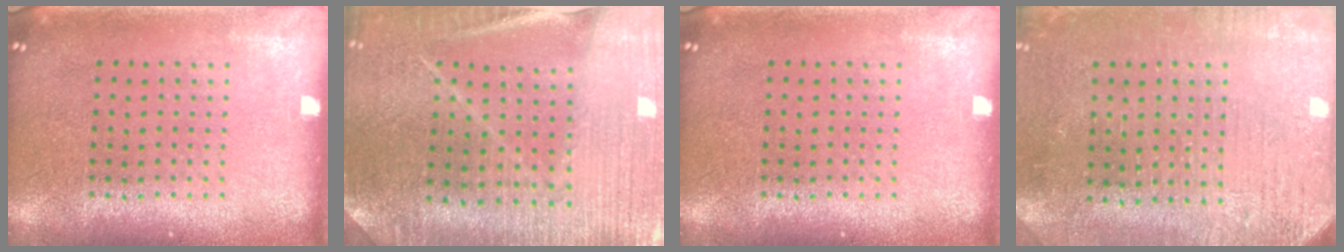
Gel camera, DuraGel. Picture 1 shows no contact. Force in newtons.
{"total": 2.6, "press": 2.6, "slide": 0.4}
{"total": 0.0}
{"total": 3.0, "press": 2.8, "slide": 1.2}